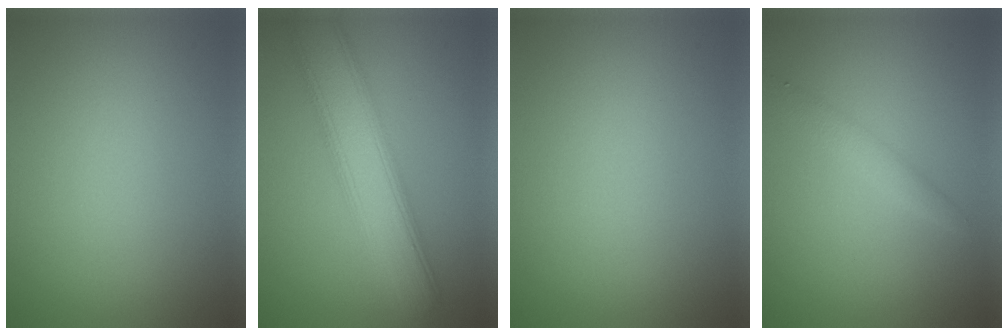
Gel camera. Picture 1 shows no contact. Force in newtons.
{"total": 7.3, "press": 7.3, "slide": 0.1}
{"total": 0.0}
{"total": 1.6, "press": 1.6, "slide": 0.0}